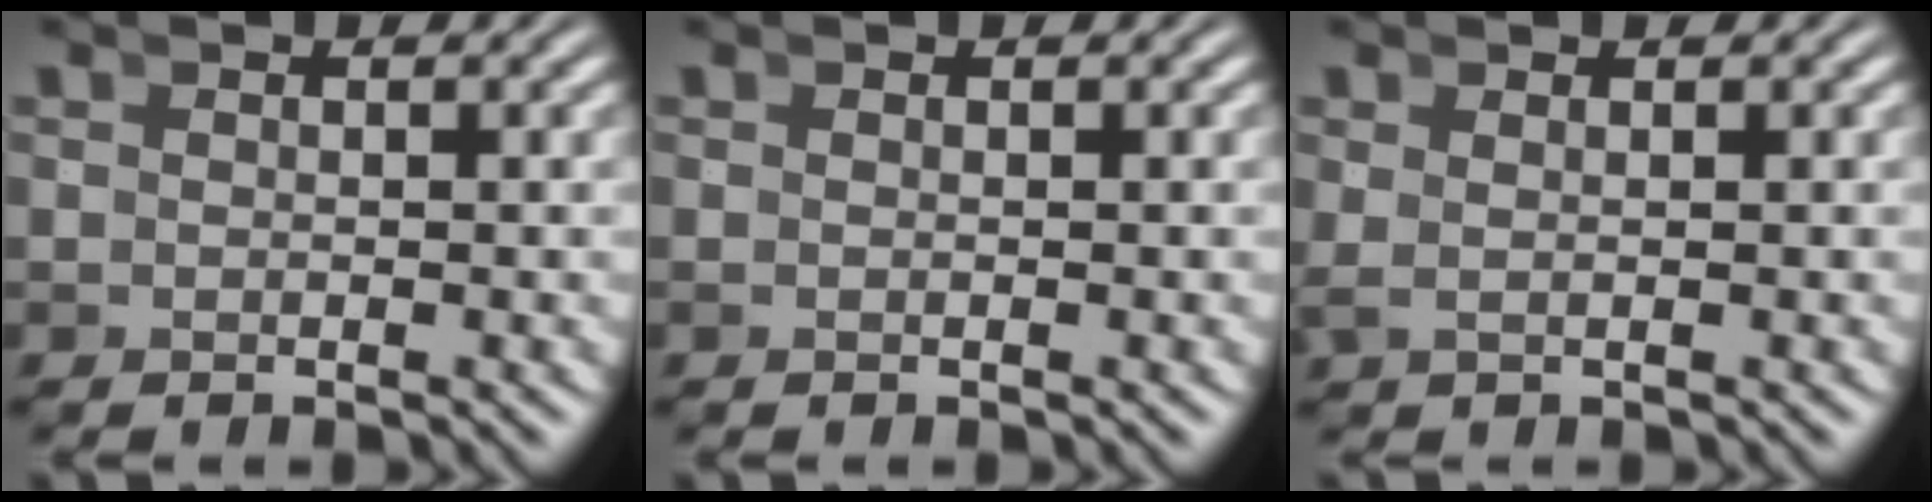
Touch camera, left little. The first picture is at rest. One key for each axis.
{"total": 0.0}
{"total": 0.8, "fx": 0.5, "fy": -0.4, "fz": 0.6, "tx": -0.008, "ty": -0.003, "tz": 0.014}